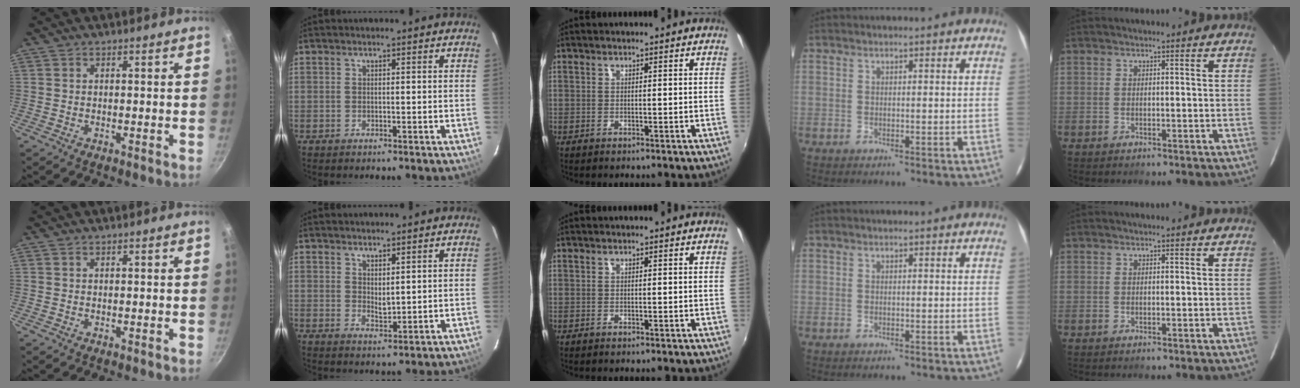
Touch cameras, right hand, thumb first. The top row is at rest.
{"index": {"total": 2.5, "force": [1.6, 1.1, 1.6], "torque": [-0.026, -0.005, 0.029]}}